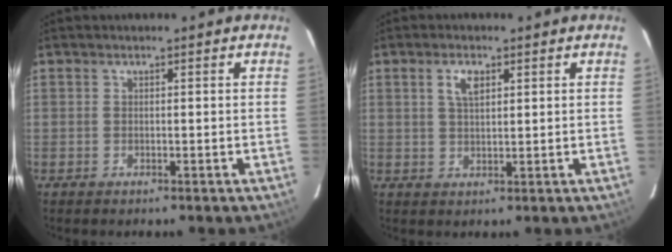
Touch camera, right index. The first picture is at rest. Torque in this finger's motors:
{"motor_torque": [0.11, 0.00, 0.05, 0.06]}